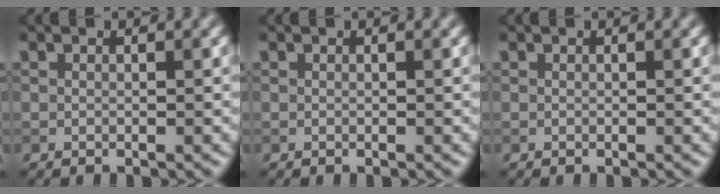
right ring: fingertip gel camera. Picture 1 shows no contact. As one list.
[{"total": 0.0}, {"total": 0.0}]